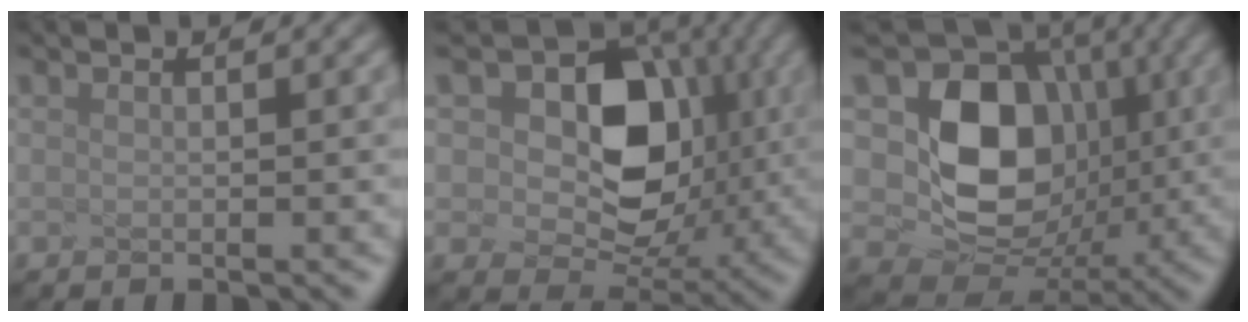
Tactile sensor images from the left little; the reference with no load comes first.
{"total": 8.4, "force": [1.1, 6.5, 5.3], "torque": [-0.106, -0.015, 0.042]}
{"total": 7.7, "force": [-0.5, 6.5, 4.1], "torque": [-0.101, -0.024, 0.031]}